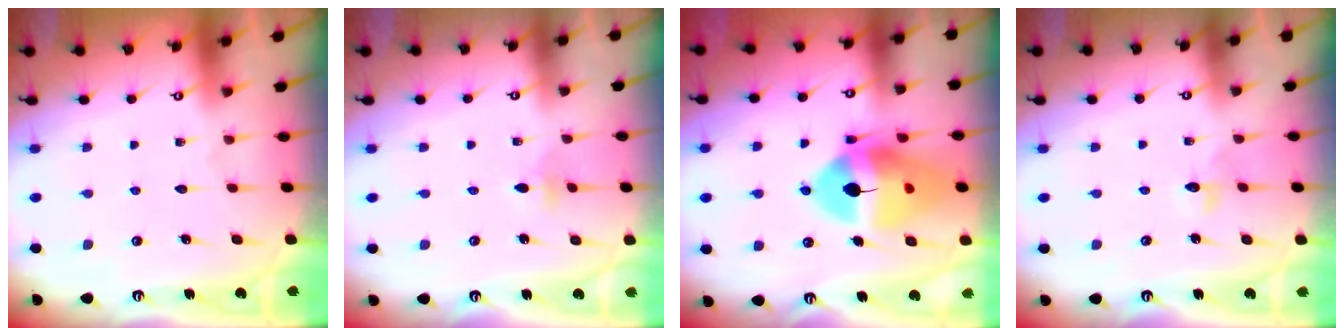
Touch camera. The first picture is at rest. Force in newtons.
{"total": 2.8, "press": 2.7, "slide": 0.9}
{"total": 17.0, "press": 16.9, "slide": 2.2}
{"total": 3.2, "press": 3.1, "slide": 0.7}